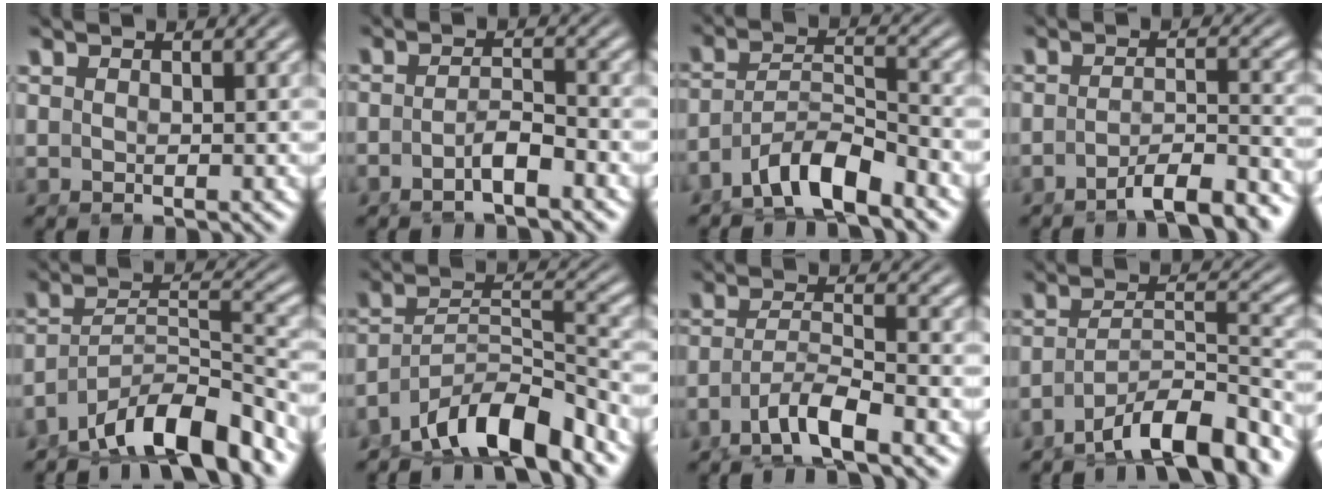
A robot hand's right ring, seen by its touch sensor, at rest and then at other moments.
{"total": 2.6, "force": [-2.0, 0.3, 1.6], "torque": [-0.024, -0.007, -0.035]}
{"total": 5.4, "force": [-3.9, 2.4, 2.9], "torque": [-0.059, -0.023, -0.055]}
{"total": 5.1, "force": [-4.3, 0.4, 2.6], "torque": [-0.029, -0.014, -0.066]}
{"total": 9.7, "force": [-6.0, 5.3, 5.5], "torque": [-0.101, -0.039, -0.088]}
{"total": 8.8, "force": [-5.6, 4.6, 4.9], "torque": [-0.092, -0.039, -0.081]}
{"total": 4.4, "force": [-2.5, 1.9, 3.1], "torque": [-0.068, -0.021, -0.036]}
{"total": 8.2, "force": [-5.7, 3.3, 4.8], "torque": [-0.067, -0.023, -0.082]}